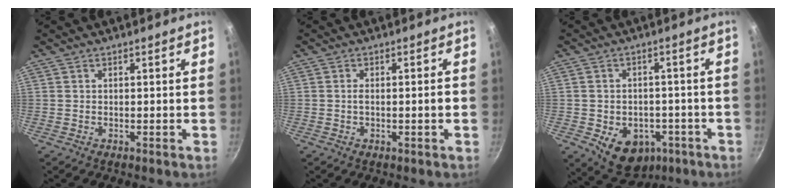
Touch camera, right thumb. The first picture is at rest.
{"total": 2.4, "force": [-0.4, 0.4, 2.3], "torque": [-0.038, 0.006, -0.010]}
{"total": 11.9, "force": [-4.3, 8.9, 6.7], "torque": [-0.064, 0.016, -0.047]}